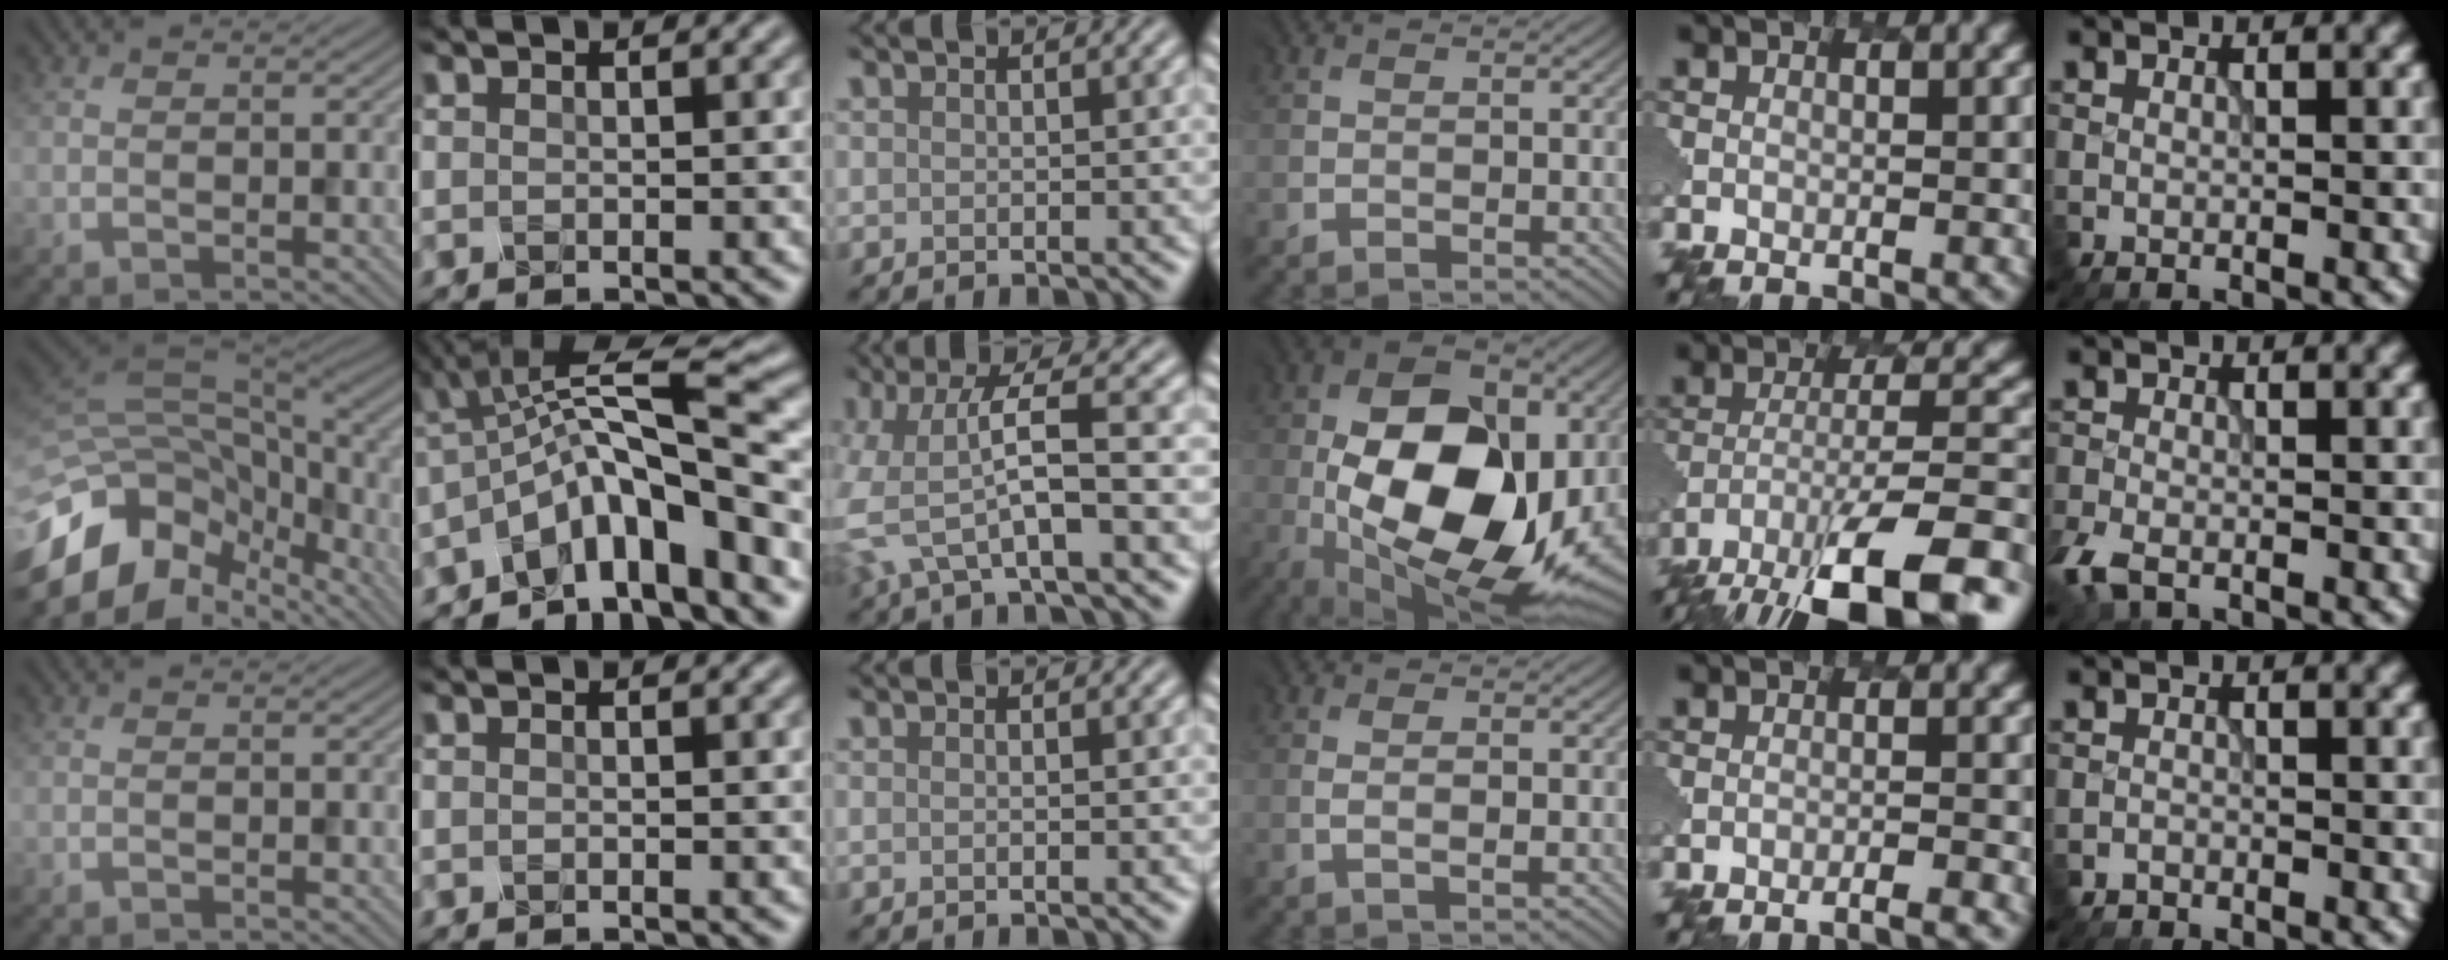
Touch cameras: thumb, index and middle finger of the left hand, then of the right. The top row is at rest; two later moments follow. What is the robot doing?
{"motion": "dispense", "object": "toothpaste"}